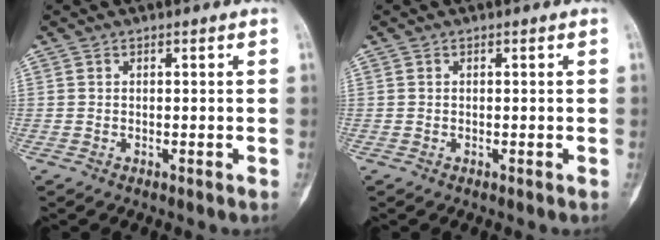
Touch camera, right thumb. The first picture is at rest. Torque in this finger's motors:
{"motor_torque": [0.22, 0.62, 0.22, -0.02, -0.05]}